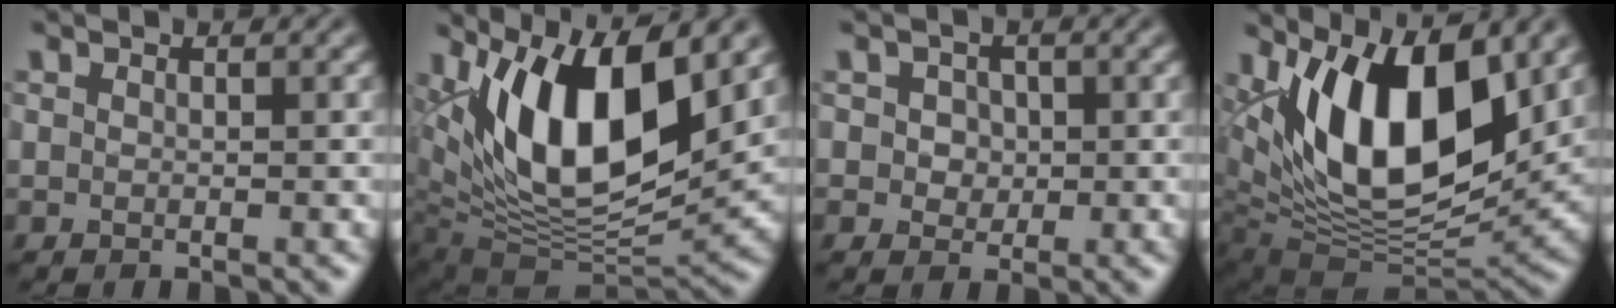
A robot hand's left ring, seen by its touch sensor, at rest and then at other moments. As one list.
[{"total": 12.6, "force": [4.9, 5.6, 10.2], "torque": [-0.173, -0.010, 0.090]}, {"total": 2.4, "force": [0.5, 2.1, 1.1], "torque": [-0.009, 0.013, 0.005]}, {"total": 13.5, "force": [4.7, 6.8, 10.7], "torque": [-0.176, -0.002, 0.077]}]